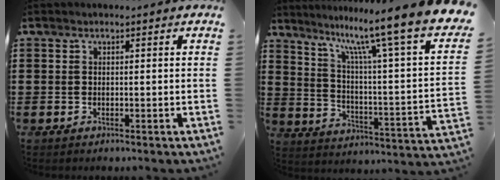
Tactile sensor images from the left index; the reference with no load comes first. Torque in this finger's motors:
{"motor_torque": [1.09, -1.04, 1.05, 0.21]}